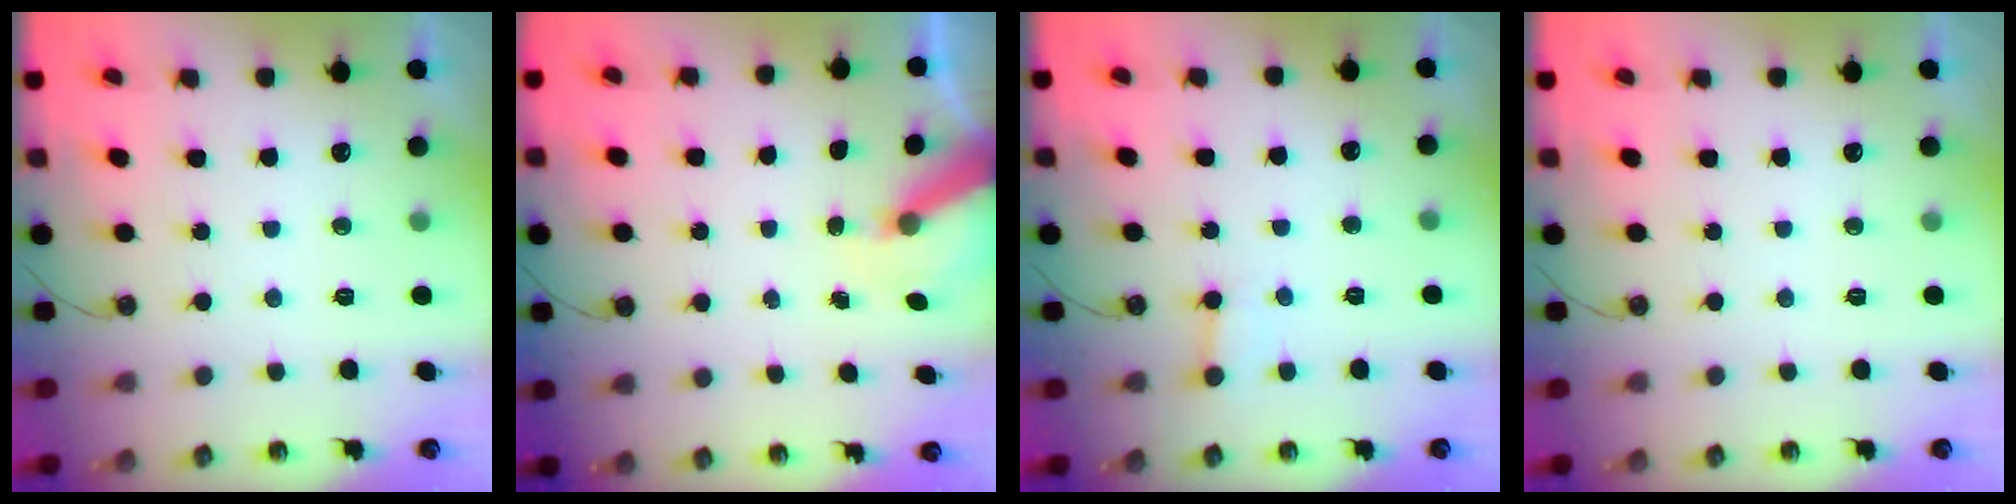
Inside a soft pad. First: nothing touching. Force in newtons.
{"total": 8.3, "press": 8.3, "slide": 0.4}
{"total": 2.4, "press": 2.4, "slide": 0.2}
{"total": 0.0}